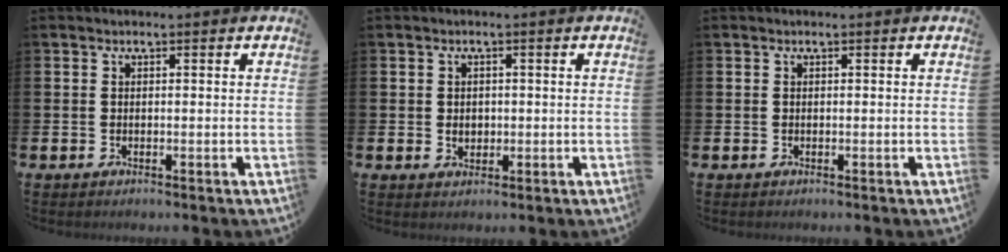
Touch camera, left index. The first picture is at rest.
{"total": 1.6, "force": [0.2, 1.3, 0.7], "torque": [-0.004, 0.005, -0.001]}
{"total": 0.0}